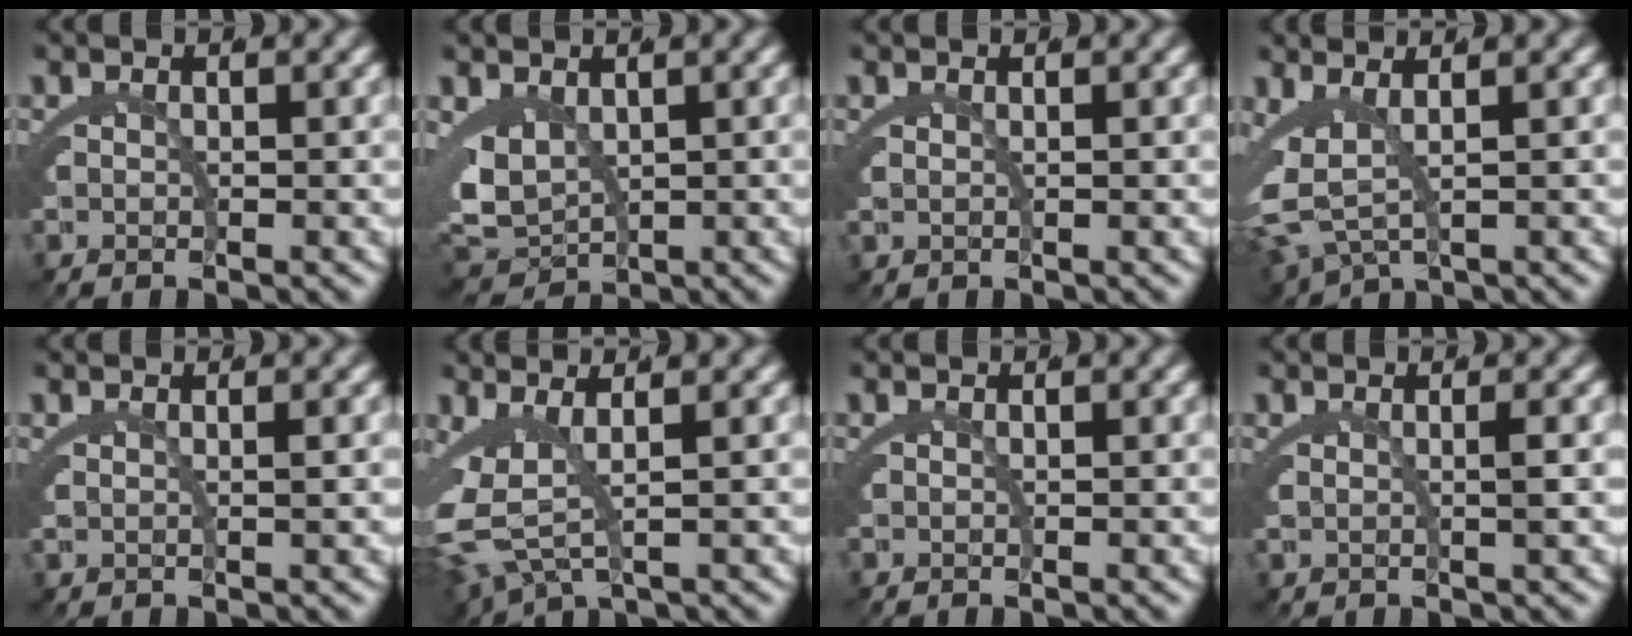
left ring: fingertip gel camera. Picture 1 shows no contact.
{"total": 5.9, "force": [0.3, 4.8, 3.4], "torque": [-0.107, -0.041, 0.027]}
{"total": 0.7, "force": [0.5, -0.2, 0.4], "torque": [-0.009, -0.001, 0.012]}
{"total": 6.4, "force": [0.1, 4.9, 4.2], "torque": [-0.118, -0.029, 0.014]}
{"total": 1.3, "force": [0.7, -0.5, 1.0], "torque": [-0.015, -0.002, 0.017]}
{"total": 6.8, "force": [-0.1, 4.4, 5.1], "torque": [-0.129, -0.022, 0.007]}
{"total": 0.0}
{"total": 1.6, "force": [0.6, -0.7, 1.3], "torque": [-0.017, -0.002, 0.016]}